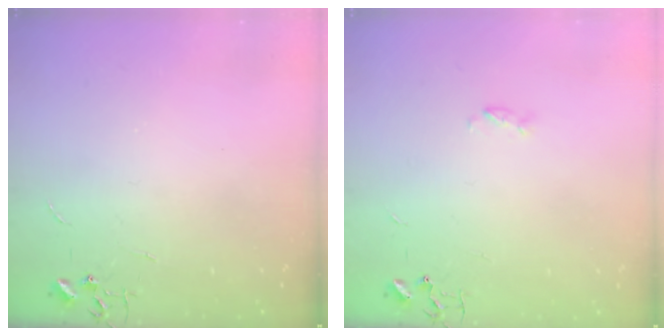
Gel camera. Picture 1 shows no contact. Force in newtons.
{"total": 2.3, "press": 2.2, "slide": 0.4}